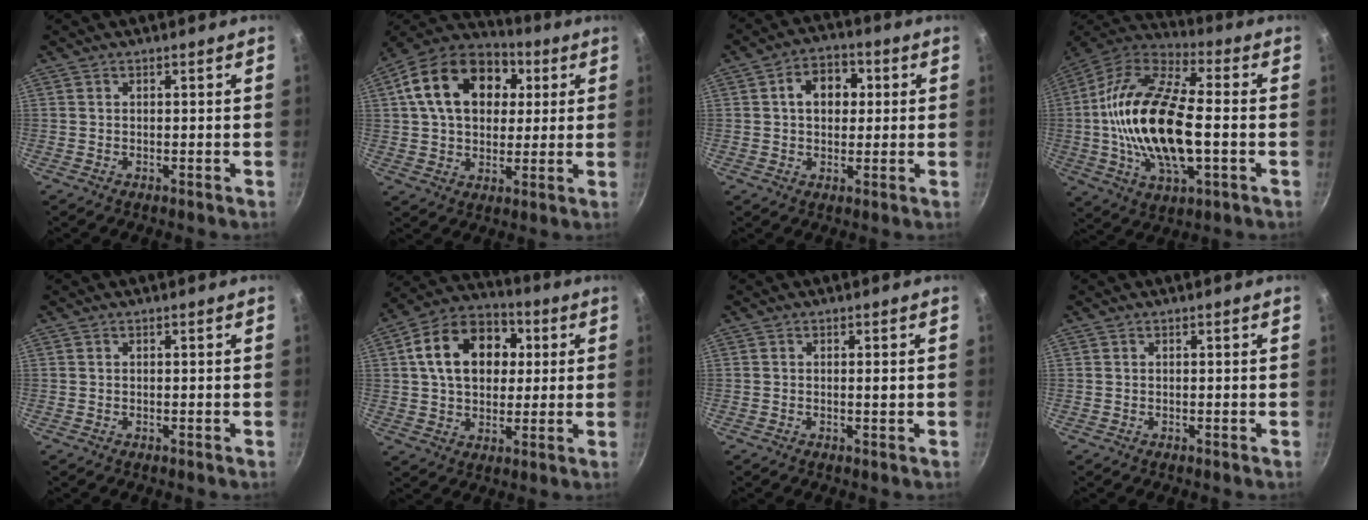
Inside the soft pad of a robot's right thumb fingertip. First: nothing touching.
{"total": 20.4, "force": [5.6, 14.3, 13.4], "torque": [-0.214, 0.019, 0.081]}
{"total": 8.4, "force": [1.5, 6.2, 5.5], "torque": [-0.051, 0.013, 0.014]}
{"total": 24.2, "force": [-1.5, 11.2, 21.5], "torque": [-0.415, 0.028, -0.039]}
{"total": 0.0}
{"total": 17.1, "force": [3.7, 12.3, 11.2], "torque": [-0.156, 0.022, 0.048]}
{"total": 1.1, "force": [0.0, 0.2, 1.0], "torque": [-0.018, 0.000, 0.000]}
{"total": 0.0}